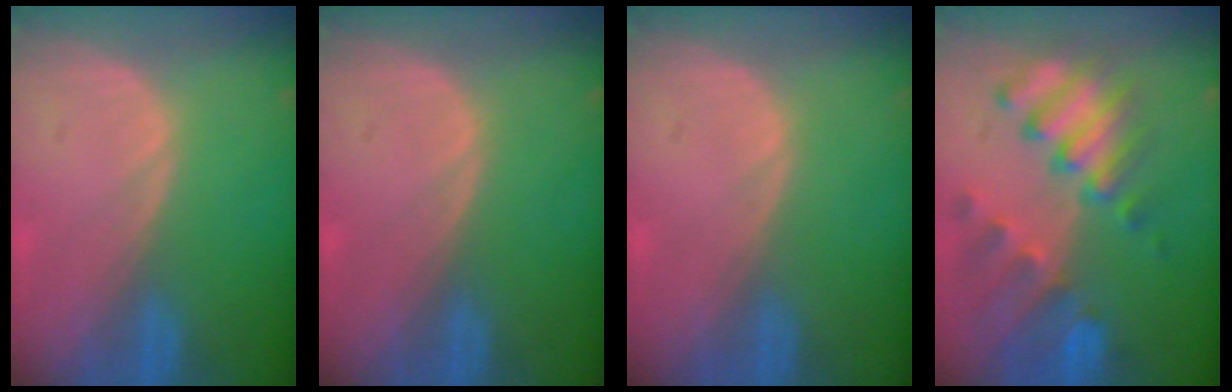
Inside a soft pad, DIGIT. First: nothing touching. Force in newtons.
{"total": 0.0}
{"total": 0.0}
{"total": 10.2, "press": 8.9, "slide": 5.1}